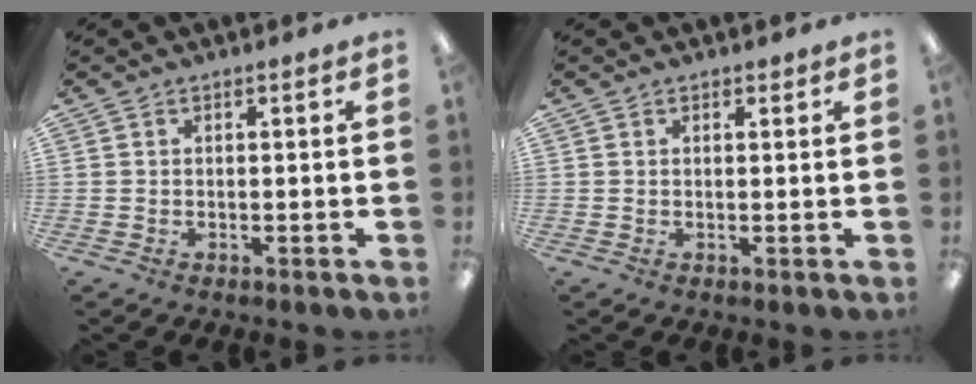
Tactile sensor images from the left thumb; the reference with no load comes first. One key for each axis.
{"total": 0.7, "fx": 0.5, "fy": 0.4, "fz": 0.1, "tx": 0.006, "ty": -0.002, "tz": 0.008}